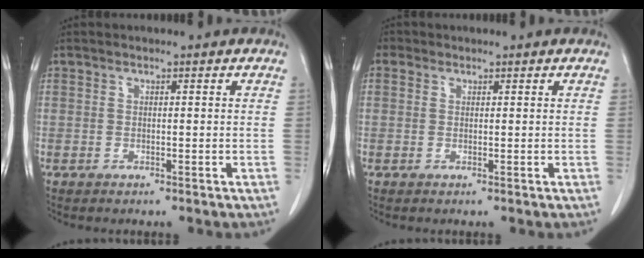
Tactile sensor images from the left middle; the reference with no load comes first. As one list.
[{"total": 1.3, "force": [0.6, 1.1, 0.3], "torque": [0.000, 0.005, 0.007]}]